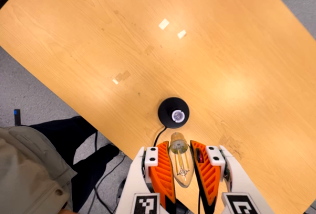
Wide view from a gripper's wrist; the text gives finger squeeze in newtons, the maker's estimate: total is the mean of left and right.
{"total": 20.6, "left": 22.2, "right": 19.0}